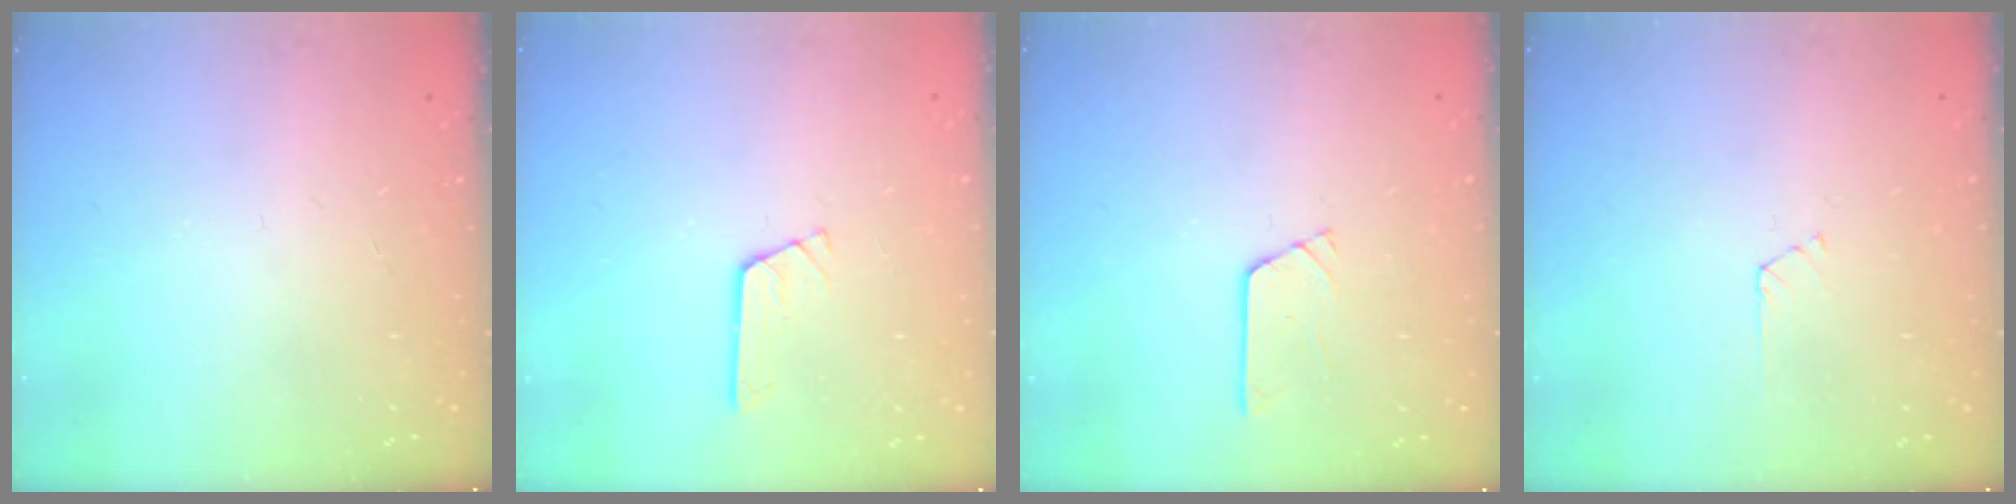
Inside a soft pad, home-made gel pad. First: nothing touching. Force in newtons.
{"total": 2.6, "press": 2.6, "slide": 0.3}
{"total": 3.5, "press": 3.5, "slide": 0.2}
{"total": 1.7, "press": 1.7, "slide": 0.3}